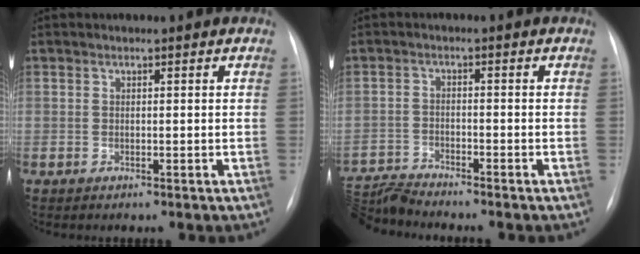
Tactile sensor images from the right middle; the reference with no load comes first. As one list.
[{"total": 6.1, "force": [-5.8, -1.6, -0.1], "torque": [-0.006, -0.005, -0.113]}]